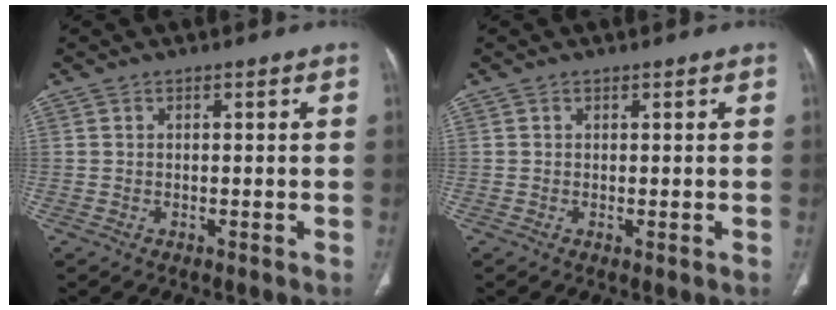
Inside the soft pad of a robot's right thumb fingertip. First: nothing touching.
{"total": 0.5, "force": [0.0, 0.2, 0.5], "torque": [-0.014, -0.004, 0.000]}